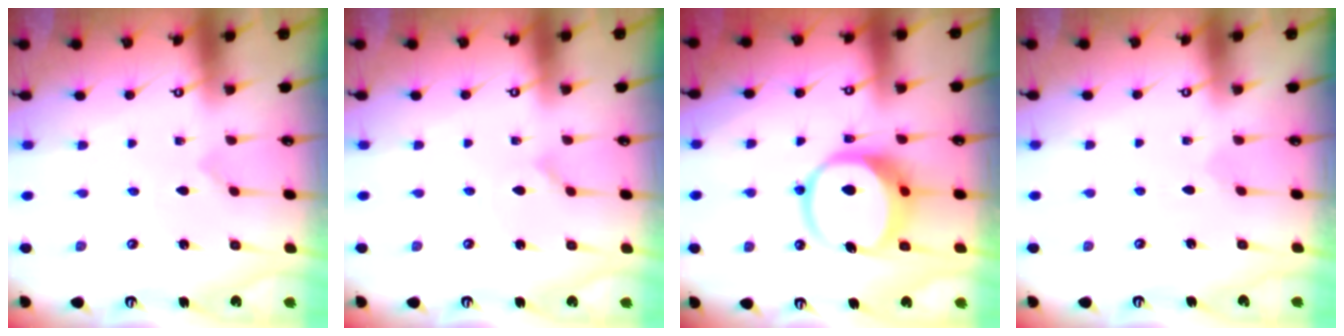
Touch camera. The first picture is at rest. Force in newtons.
{"total": 1.9, "press": 1.9, "slide": 0.2}
{"total": 10.3, "press": 10.2, "slide": 1.4}
{"total": 1.7, "press": 1.7, "slide": 0.1}